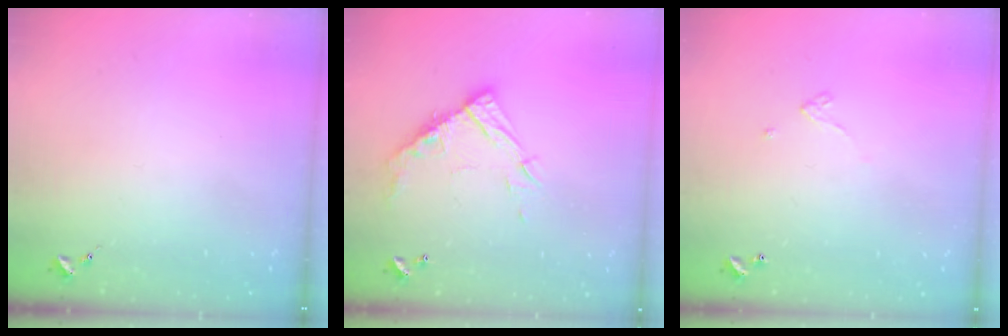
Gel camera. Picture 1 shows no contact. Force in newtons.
{"total": 13.1, "press": 13.1, "slide": 1.1}
{"total": 3.2, "press": 3.2, "slide": 0.1}